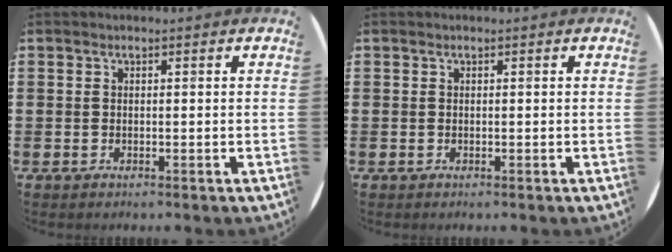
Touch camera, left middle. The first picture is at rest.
{"total": 0.0}